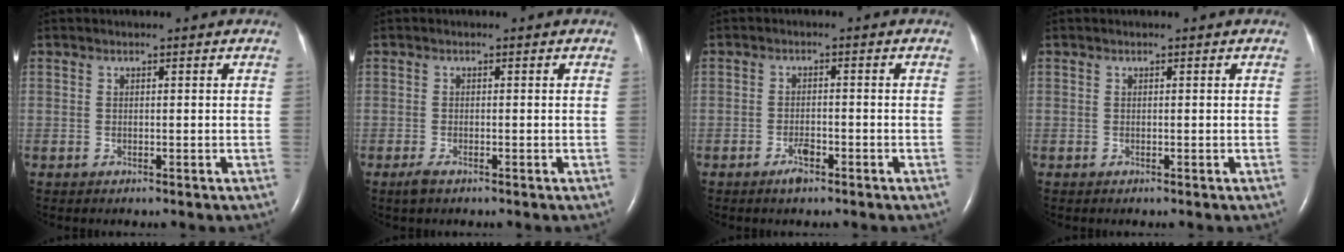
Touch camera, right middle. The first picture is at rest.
{"total": 1.5, "force": [-1.0, 0.4, 1.0], "torque": [-0.031, -0.005, -0.018]}
{"total": 2.1, "force": [-1.5, 0.6, 1.4], "torque": [-0.030, 0.000, -0.026]}
{"total": 0.0}